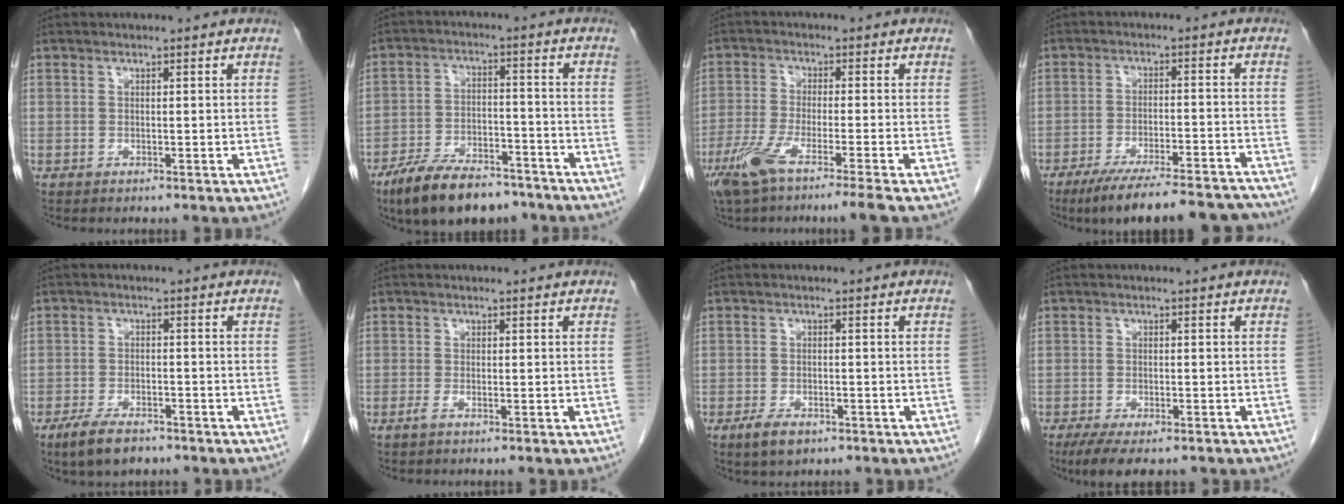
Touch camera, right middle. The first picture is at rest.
{"total": 12.8, "force": [-9.9, 4.7, 6.5], "torque": [-0.110, -0.001, -0.168]}
{"total": 9.0, "force": [-6.0, -0.6, 6.7], "torque": [-0.125, -0.026, -0.108]}
{"total": 17.2, "force": [-15.4, 2.3, 7.2], "torque": [-0.084, 0.001, -0.216]}
{"total": 5.9, "force": [-4.3, 2.1, 3.5], "torque": [-0.068, -0.006, -0.071]}
{"total": 1.0, "force": [-0.6, -0.1, 0.7], "torque": [-0.017, -0.001, -0.014]}
{"total": 3.8, "force": [-2.3, 1.7, 2.4], "torque": [-0.053, -0.004, -0.034]}
{"total": 6.9, "force": [-5.2, 2.1, 4.0], "torque": [-0.060, -0.012, -0.080]}